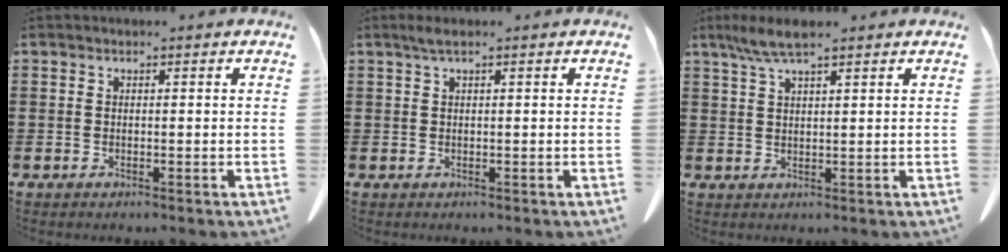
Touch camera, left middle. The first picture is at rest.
{"total": 1.2, "force": [0.5, 0.1, 1.1], "torque": [-0.023, 0.001, 0.010]}
{"total": 4.8, "force": [3.1, 0.7, 3.5], "torque": [-0.074, 0.003, 0.056]}